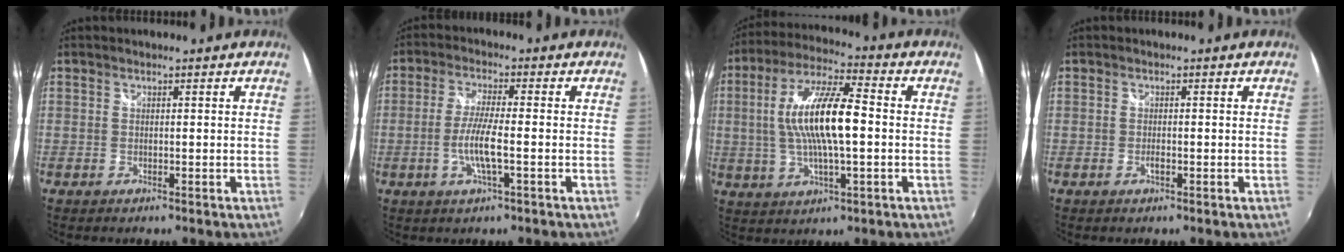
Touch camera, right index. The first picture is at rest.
{"total": 6.2, "force": [-1.7, 0.3, 6.0], "torque": [-0.121, -0.005, -0.034]}
{"total": 14.2, "force": [0.2, 3.5, 13.8], "torque": [-0.262, 0.010, 0.000]}
{"total": 0.7, "force": [-0.4, 0.3, 0.6], "torque": [-0.011, -0.001, -0.008]}